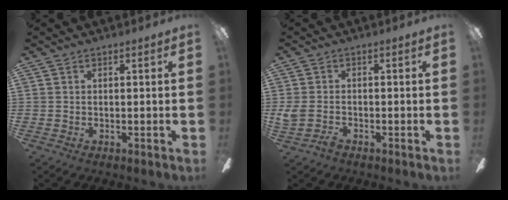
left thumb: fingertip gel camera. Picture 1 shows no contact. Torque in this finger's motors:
{"motor_torque": [0.03, 0.03, 0.22, -0.22, 0.00]}